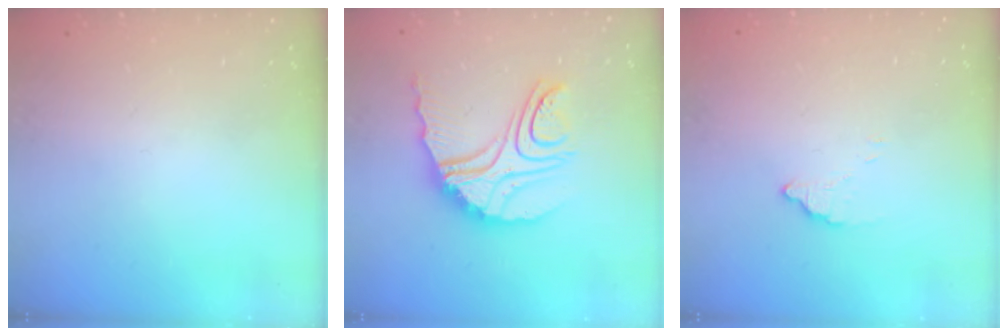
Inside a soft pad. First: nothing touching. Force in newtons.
{"total": 14.4, "press": 14.3, "slide": 1.4}
{"total": 2.5, "press": 2.5, "slide": 0.1}